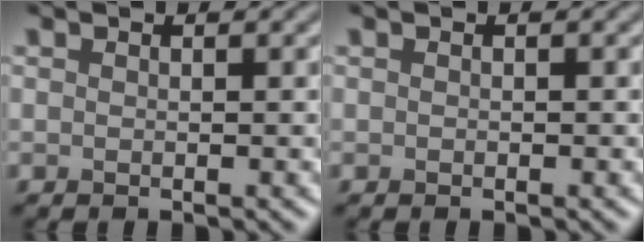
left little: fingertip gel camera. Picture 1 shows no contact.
{"total": 0.0}